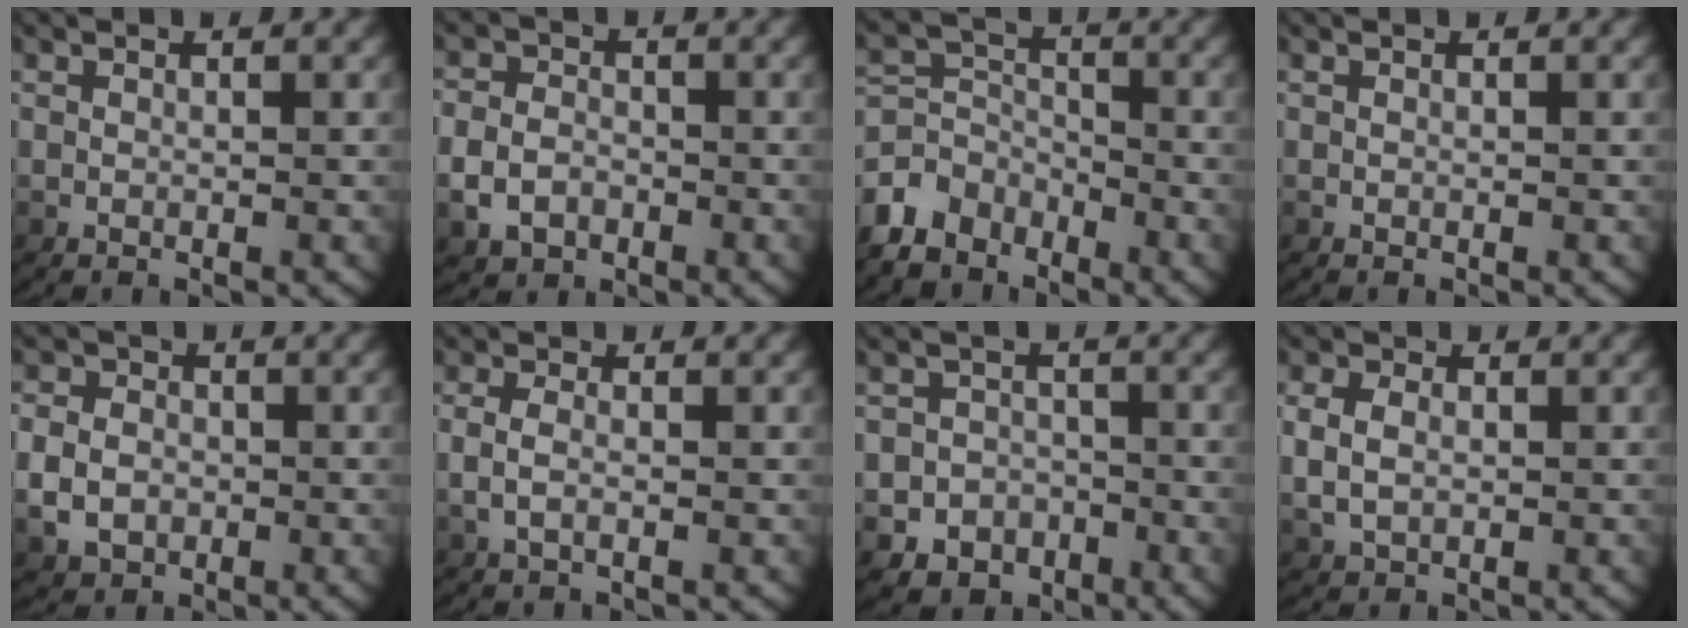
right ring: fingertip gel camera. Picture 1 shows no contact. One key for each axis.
{"total": 3.3, "fx": -1.2, "fy": 2.8, "fz": 1.2, "tx": -0.026, "ty": -0.006, "tz": -0.018}
{"total": 6.0, "fx": -2.9, "fy": 5.0, "fz": 1.7, "tx": -0.039, "ty": -0.026, "tz": -0.046}
{"total": 0.0}
{"total": 3.8, "fx": -0.6, "fy": 3.3, "fz": 1.6, "tx": -0.038, "ty": -0.004, "tz": -0.009}
{"total": 1.8, "fx": 0.0, "fy": 0.9, "fz": 1.6, "tx": -0.044, "ty": -0.003, "tz": 0.004}
{"total": 8.4, "fx": -4.3, "fy": 7.1, "fz": 1.2, "tx": -0.004, "ty": -0.028, "tz": -0.075}
{"total": 3.1, "fx": 0.4, "fy": 2.6, "fz": 1.7, "tx": -0.049, "ty": -0.002, "tz": 0.017}